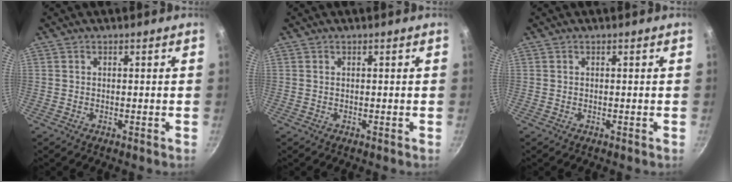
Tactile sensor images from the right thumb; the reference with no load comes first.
{"total": 0.0}
{"total": 0.0}